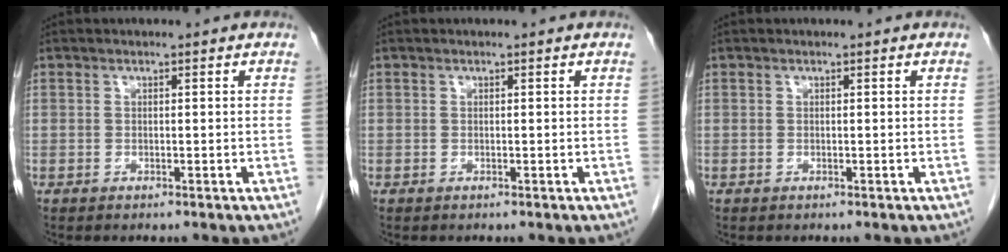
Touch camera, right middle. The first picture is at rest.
{"total": 0.0}
{"total": 0.0}